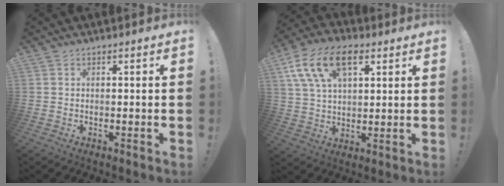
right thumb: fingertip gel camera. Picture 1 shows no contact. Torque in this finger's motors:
{"motor_torque": [0.78, 0.79, 0.24, 0.08, 0.20]}